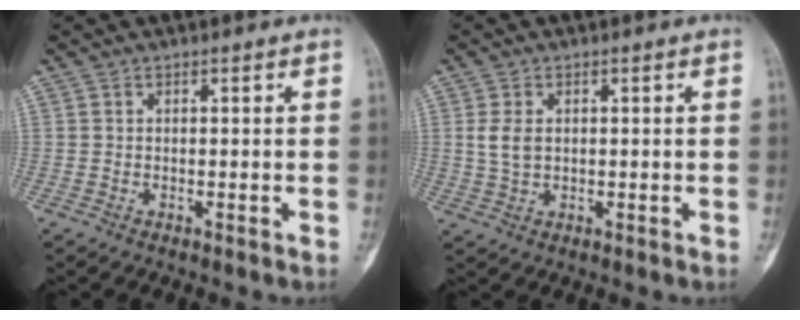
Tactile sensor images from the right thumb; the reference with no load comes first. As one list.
[{"total": 3.3, "force": [0.5, 2.4, 2.2], "torque": [-0.033, 0.000, 0.013]}]